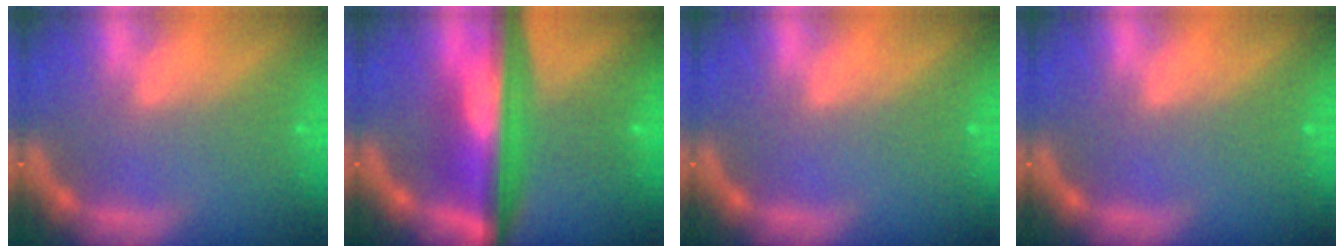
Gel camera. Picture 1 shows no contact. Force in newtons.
{"total": 10.1}
{"total": 0.0}
{"total": 0.0}